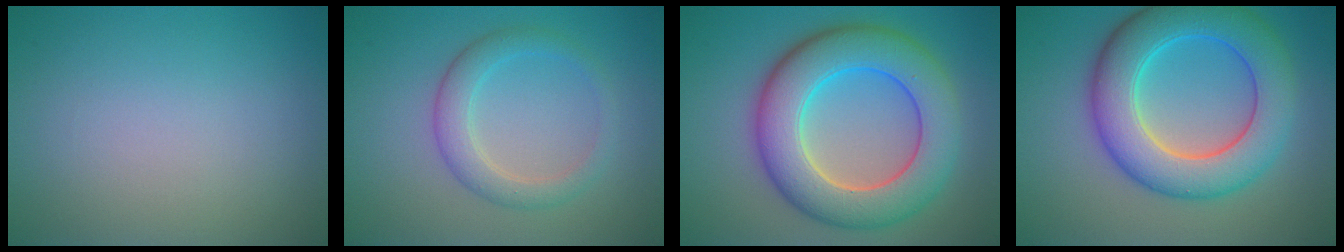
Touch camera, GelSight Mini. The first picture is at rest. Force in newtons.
{"total": 2.2, "press": 2.2, "slide": 0.2}
{"total": 9.7, "press": 9.7, "slide": 0.3}
{"total": 9.0, "press": 9.0, "slide": 0.2}